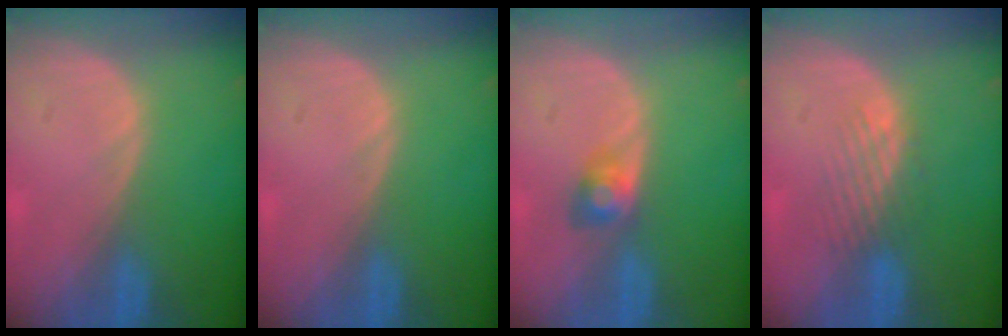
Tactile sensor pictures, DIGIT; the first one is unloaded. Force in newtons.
{"total": 0.0}
{"total": 2.6, "press": 2.6, "slide": 0.1}
{"total": 3.4, "press": 2.8, "slide": 1.9}